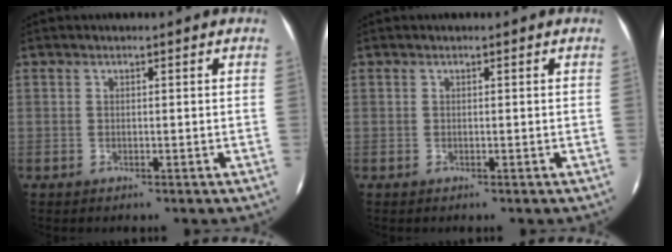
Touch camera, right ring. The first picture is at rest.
{"total": 0.0}